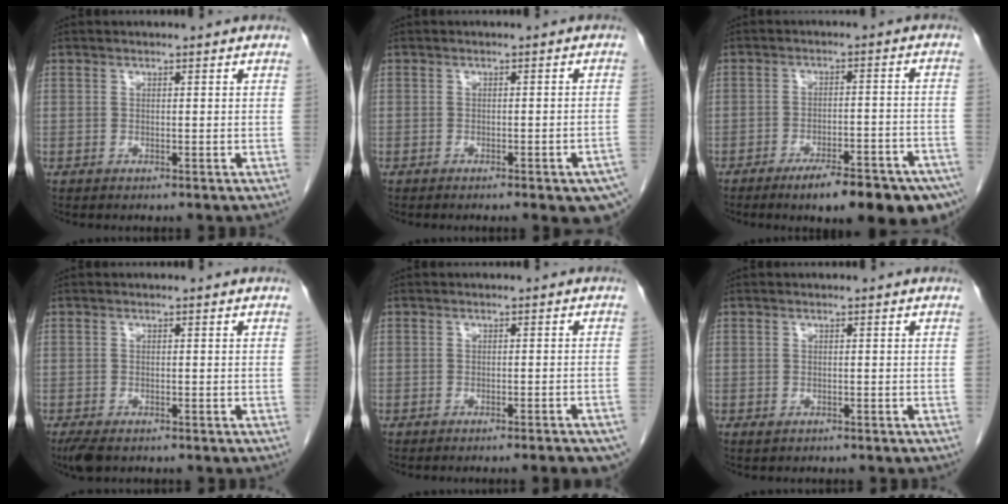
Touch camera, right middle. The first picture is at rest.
{"total": 7.3, "force": [-5.1, 0.9, 5.1], "torque": [-0.046, -0.005, -0.061]}
{"total": 15.2, "force": [-10.6, 2.7, 10.5], "torque": [-0.084, 0.013, -0.148]}
{"total": 3.4, "force": [-2.4, 1.4, 2.0], "torque": [-0.041, -0.010, -0.039]}
{"total": 7.0, "force": [-5.8, 0.2, 3.9], "torque": [-0.031, -0.015, -0.067]}
{"total": 0.6, "force": [-0.4, 0.4, 0.3], "torque": [-0.008, -0.001, -0.003]}